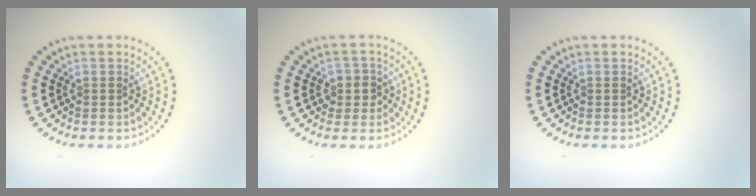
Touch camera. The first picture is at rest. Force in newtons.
{"total": 1.8, "press": 1.7, "slide": 0.8}
{"total": 0.0}